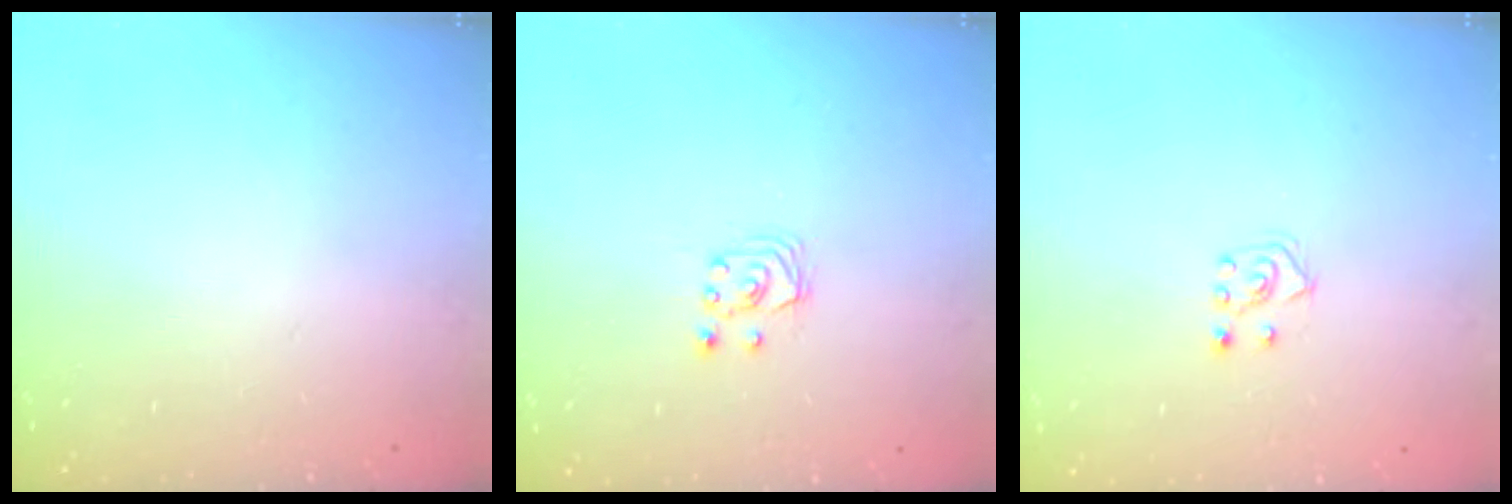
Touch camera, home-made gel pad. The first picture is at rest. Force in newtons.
{"total": 2.6, "press": 2.6, "slide": 0.3}
{"total": 4.6, "press": 4.5, "slide": 0.8}